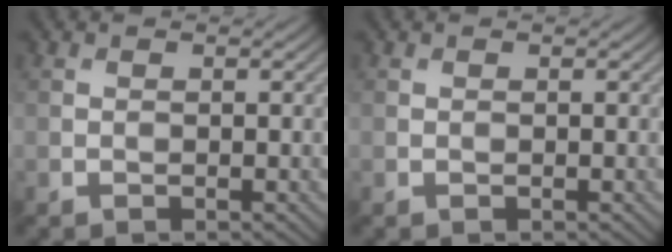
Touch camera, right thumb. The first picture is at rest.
{"total": 0.0}